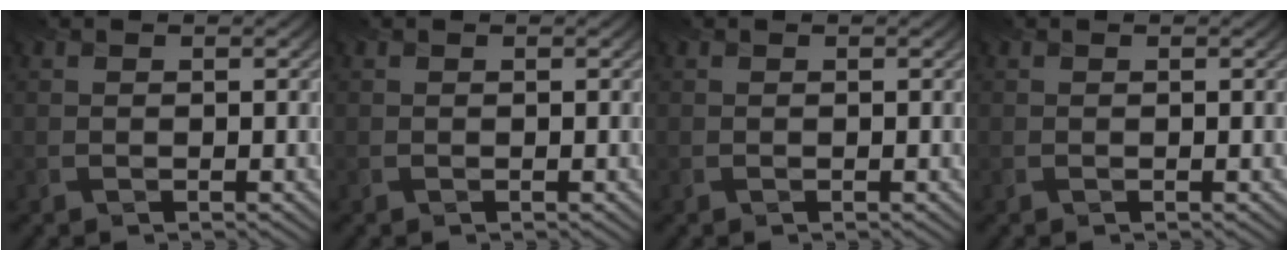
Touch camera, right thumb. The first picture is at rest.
{"total": 0.0}
{"total": 0.0}
{"total": 0.0}